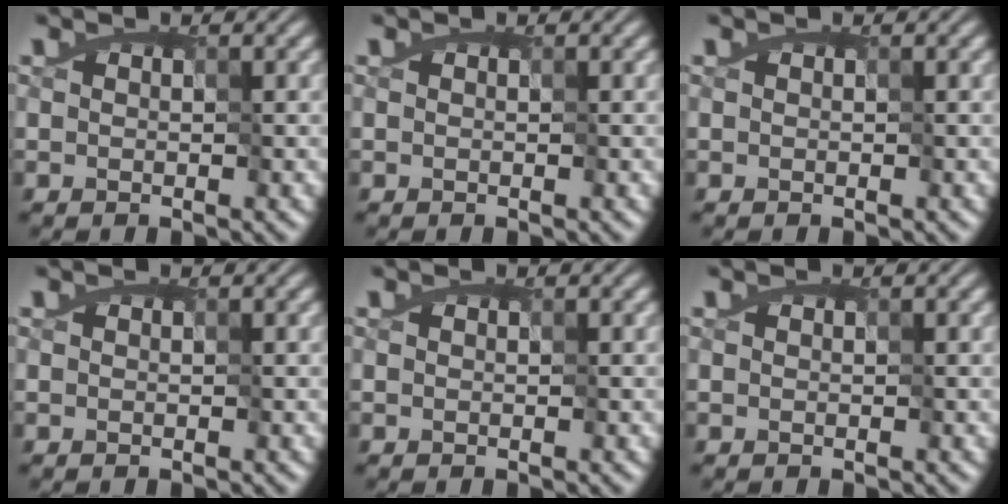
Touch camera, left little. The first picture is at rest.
{"total": 0.0}
{"total": 0.0}
{"total": 0.0}
{"total": 0.0}
{"total": 0.0}